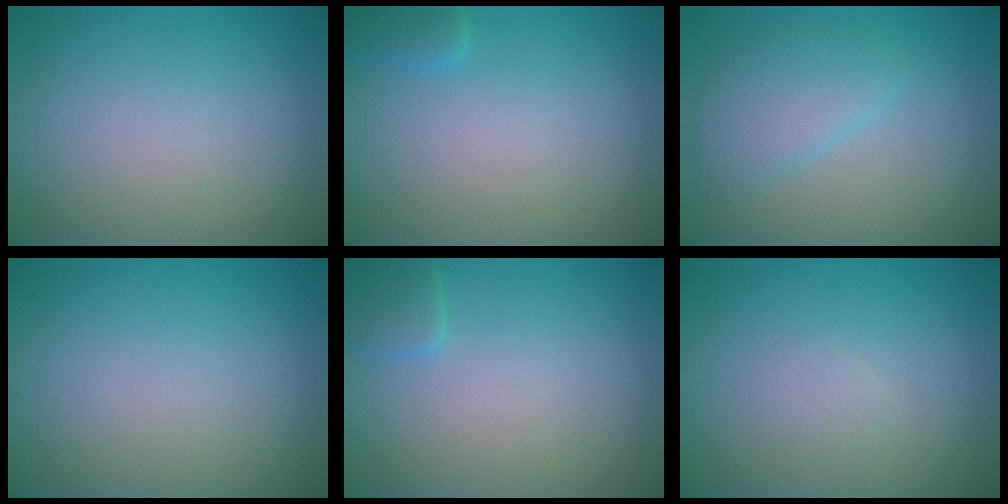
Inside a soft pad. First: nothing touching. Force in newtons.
{"total": 1.2, "press": 1.2, "slide": 0.1}
{"total": 3.1, "press": 3.1, "slide": 0.1}
{"total": 0.0}
{"total": 1.3, "press": 1.3, "slide": 0.1}
{"total": 1.0, "press": 1.0, "slide": 0.0}